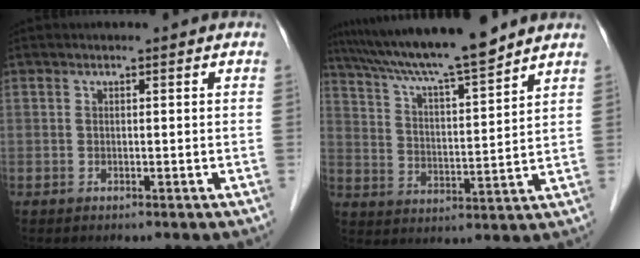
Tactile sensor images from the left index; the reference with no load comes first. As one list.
[{"total": 14.3, "force": [12.4, -0.5, 7.0], "torque": [-0.126, 0.011, 0.208]}]